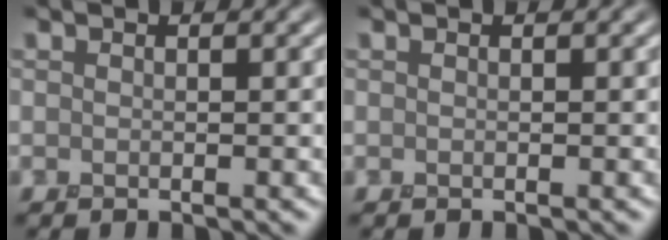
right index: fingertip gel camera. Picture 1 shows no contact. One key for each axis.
{"total": 0.0}